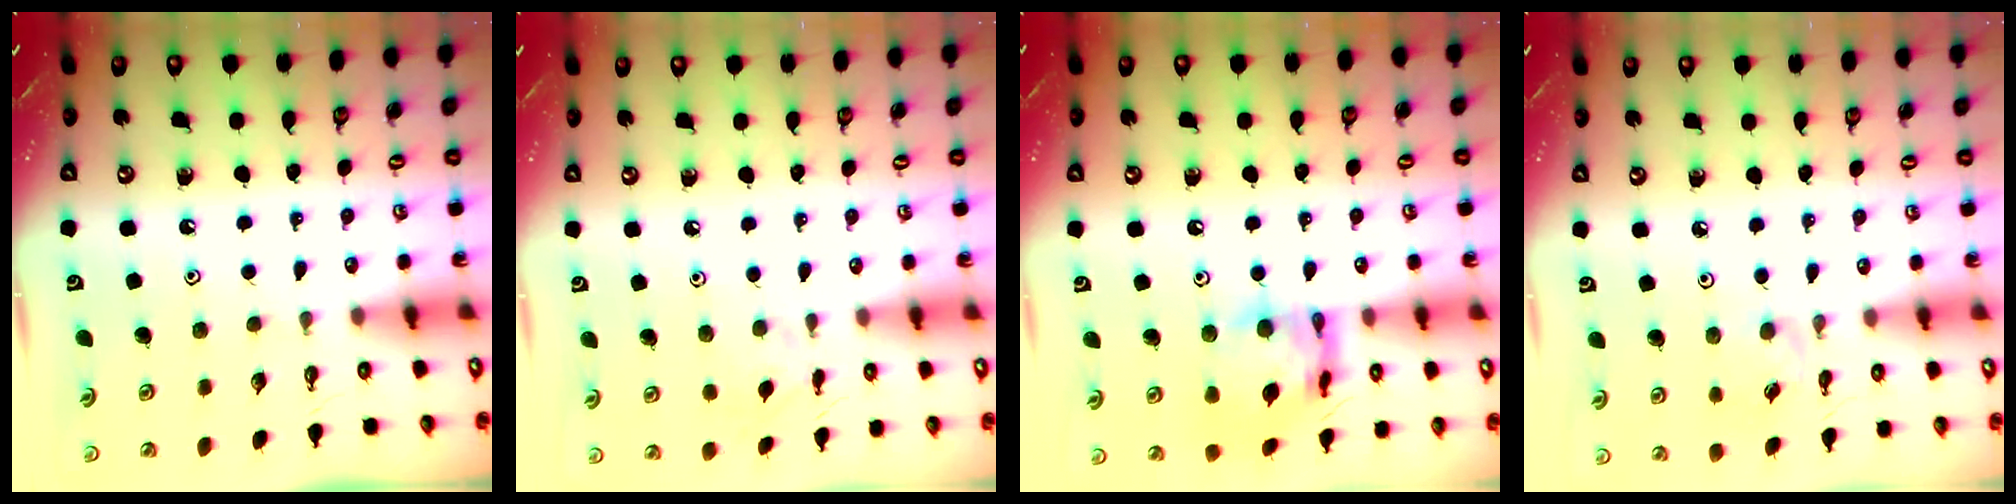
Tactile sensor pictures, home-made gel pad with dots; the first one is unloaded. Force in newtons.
{"total": 2.2, "press": 2.1, "slide": 0.5}
{"total": 14.6, "press": 14.5, "slide": 1.2}
{"total": 2.5, "press": 2.5, "slide": 0.5}